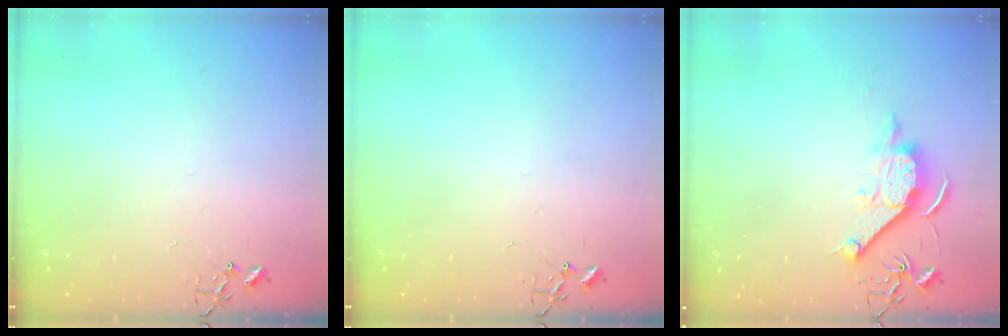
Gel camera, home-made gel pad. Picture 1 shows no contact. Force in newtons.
{"total": 0.0}
{"total": 11.3, "press": 11.3, "slide": 0.5}